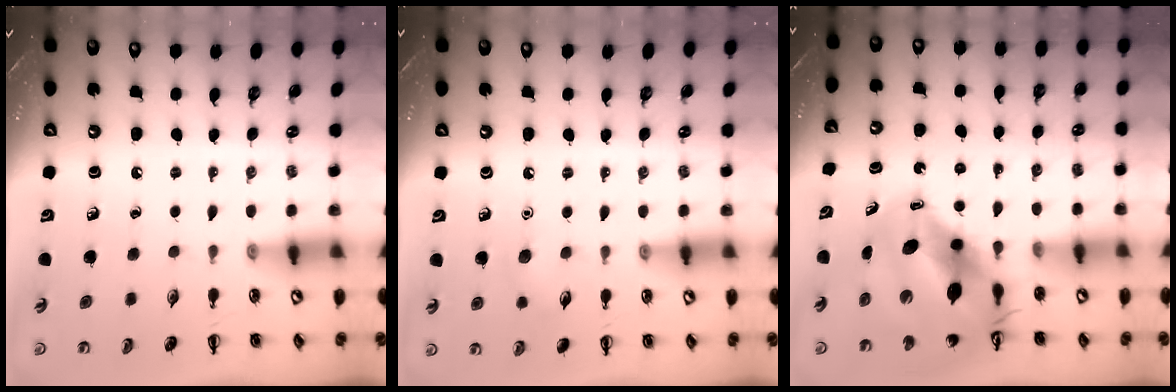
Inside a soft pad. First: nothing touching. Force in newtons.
{"total": 5.1, "press": 4.9, "slide": 1.4}
{"total": 12.1, "press": 11.5, "slide": 3.7}